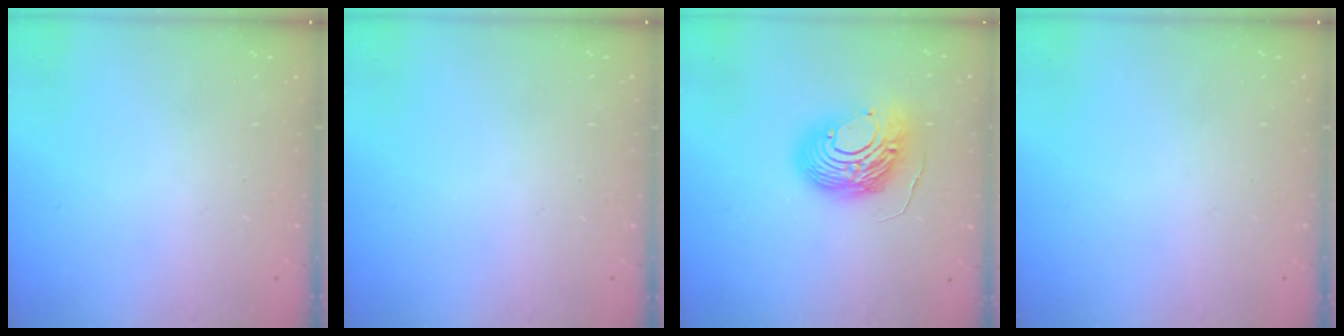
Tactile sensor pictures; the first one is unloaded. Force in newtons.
{"total": 0.0}
{"total": 14.1, "press": 14.1, "slide": 1.2}
{"total": 0.0}